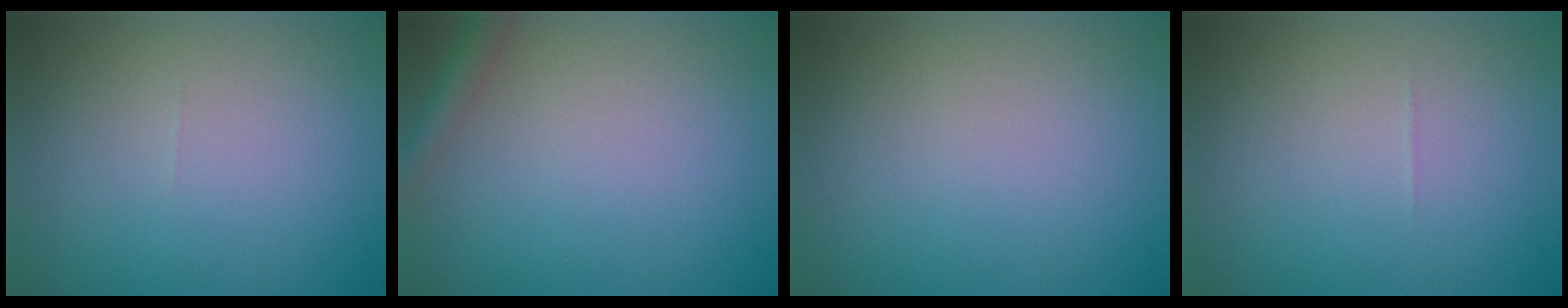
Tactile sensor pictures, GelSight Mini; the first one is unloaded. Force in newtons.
{"total": 2.1, "press": 2.1, "slide": 0.1}
{"total": 0.0}
{"total": 0.0}